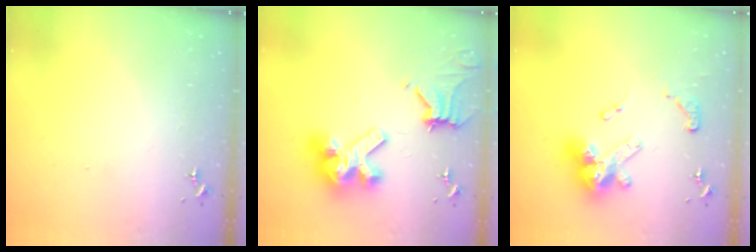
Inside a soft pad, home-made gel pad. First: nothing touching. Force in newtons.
{"total": 15.5, "press": 15.3, "slide": 1.9}
{"total": 16.9, "press": 16.8, "slide": 1.8}